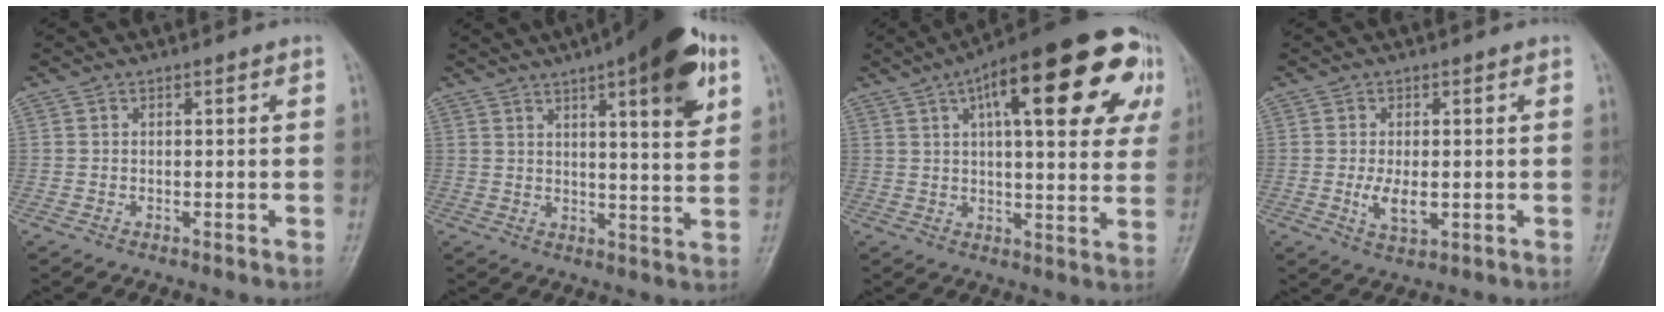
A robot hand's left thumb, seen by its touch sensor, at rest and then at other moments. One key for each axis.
{"total": 17.0, "fx": 8.3, "fy": 4.4, "fz": 14.2, "tx": -0.173, "ty": -0.024, "tz": 0.111}
{"total": 27.2, "fx": 10.7, "fy": 9.3, "fz": 23.2, "tx": -0.302, "ty": 0.018, "tz": 0.142}
{"total": 4.6, "fx": -0.6, "fy": 2.5, "fz": 3.9, "tx": -0.071, "ty": -0.010, "tz": -0.009}